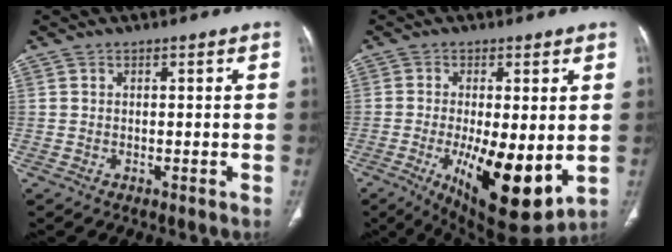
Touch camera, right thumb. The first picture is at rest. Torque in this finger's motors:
{"motor_torque": [3.15, 1.85, 1.10, -1.14, 0.48]}